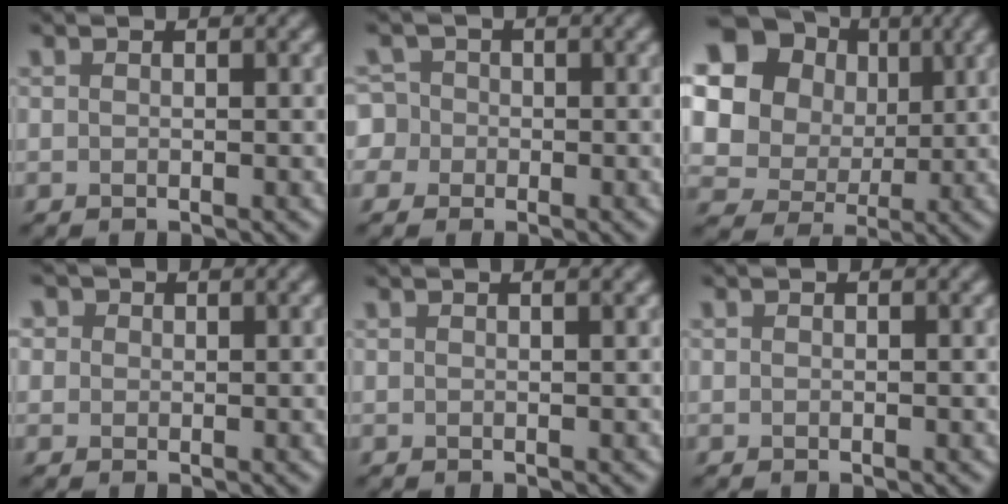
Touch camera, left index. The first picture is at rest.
{"total": 4.6, "force": [-0.4, 4.4, 1.4], "torque": [-0.021, 0.030, -0.046]}
{"total": 16.2, "force": [5.9, 13.6, 6.4], "torque": [-0.176, 0.010, 0.115]}
{"total": 1.5, "force": [0.7, 1.3, 0.4], "torque": [-0.005, 0.003, 0.001]}
{"total": 1.5, "force": [1.0, 0.5, 1.1], "torque": [-0.011, 0.001, 0.002]}
{"total": 0.0}